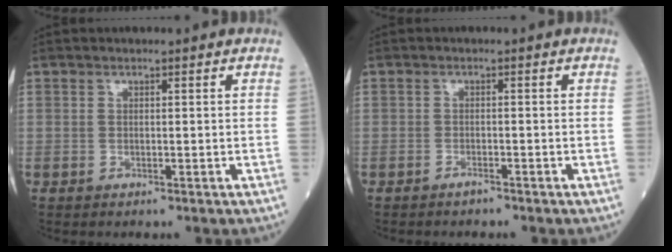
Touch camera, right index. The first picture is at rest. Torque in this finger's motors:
{"motor_torque": [-0.21, 0.01, 0.07, 0.02]}